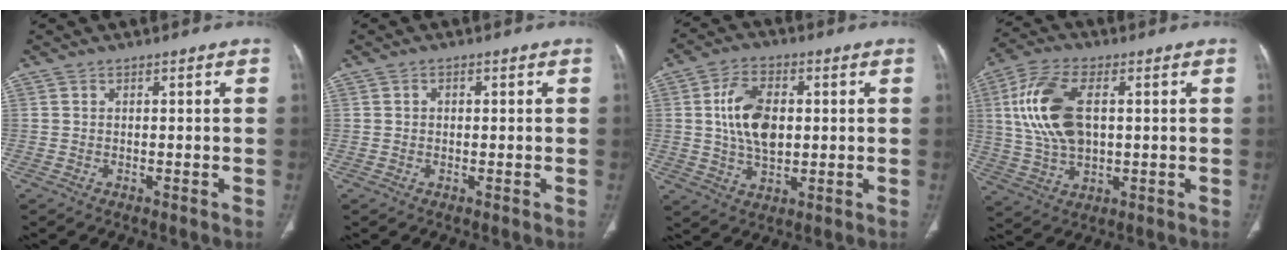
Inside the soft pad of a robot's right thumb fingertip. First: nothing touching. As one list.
[{"total": 0.8, "force": [0.1, 0.7, 0.4], "torque": [-0.003, 0.001, 0.002]}, {"total": 11.2, "force": [1.3, 6.8, 8.7], "torque": [-0.146, 0.001, 0.026]}, {"total": 14.7, "force": [2.5, 8.1, 12.0], "torque": [-0.245, 0.008, 0.051]}]